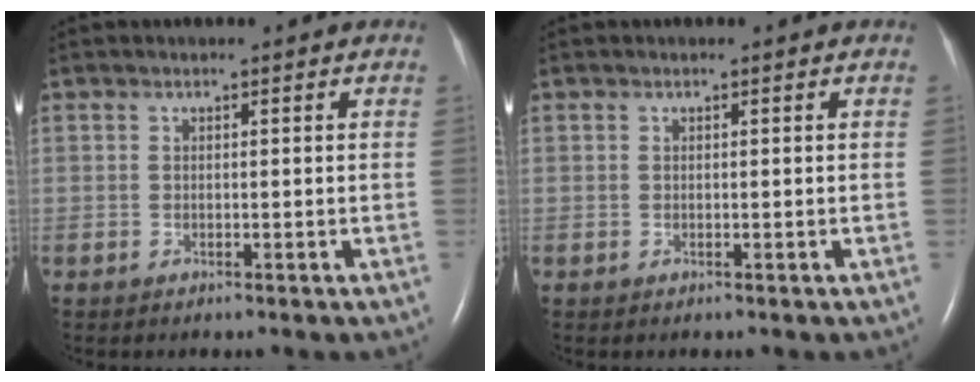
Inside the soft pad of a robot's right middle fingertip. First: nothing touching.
{"total": 0.0}